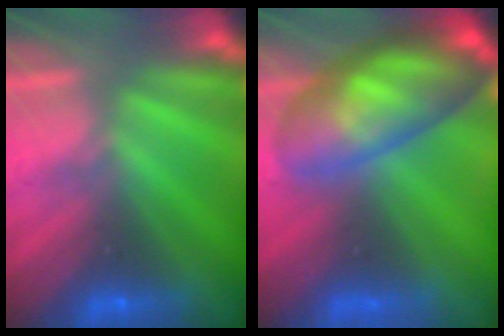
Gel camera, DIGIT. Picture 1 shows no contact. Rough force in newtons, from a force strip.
{"total": 8.9}